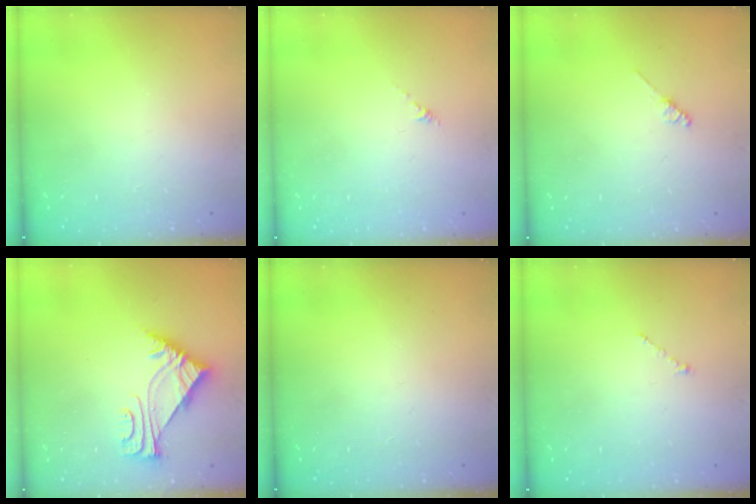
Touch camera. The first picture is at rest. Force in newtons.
{"total": 0.0}
{"total": 2.0, "press": 1.9, "slide": 0.3}
{"total": 6.0, "press": 5.9, "slide": 0.5}
{"total": 0.0}
{"total": 1.0, "press": 0.9, "slide": 0.3}